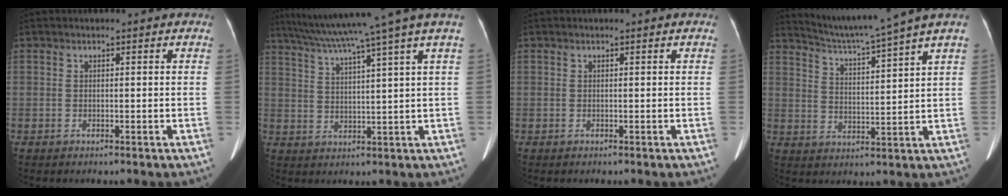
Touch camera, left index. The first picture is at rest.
{"total": 13.8, "force": [10.6, -2.9, 8.4], "torque": [-0.138, -0.003, 0.153]}
{"total": 0.0}
{"total": 10.5, "force": [9.1, -2.6, 4.4], "torque": [-0.081, -0.012, 0.148]}